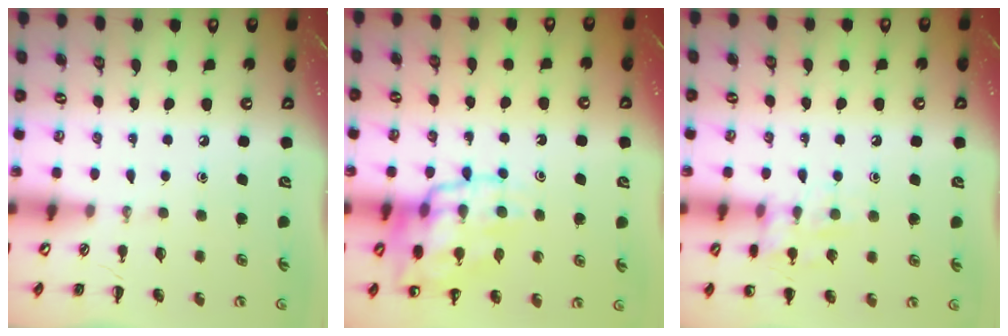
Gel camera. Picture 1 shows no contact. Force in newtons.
{"total": 15.6, "press": 15.5, "slide": 2.2}
{"total": 9.3, "press": 9.2, "slide": 1.4}